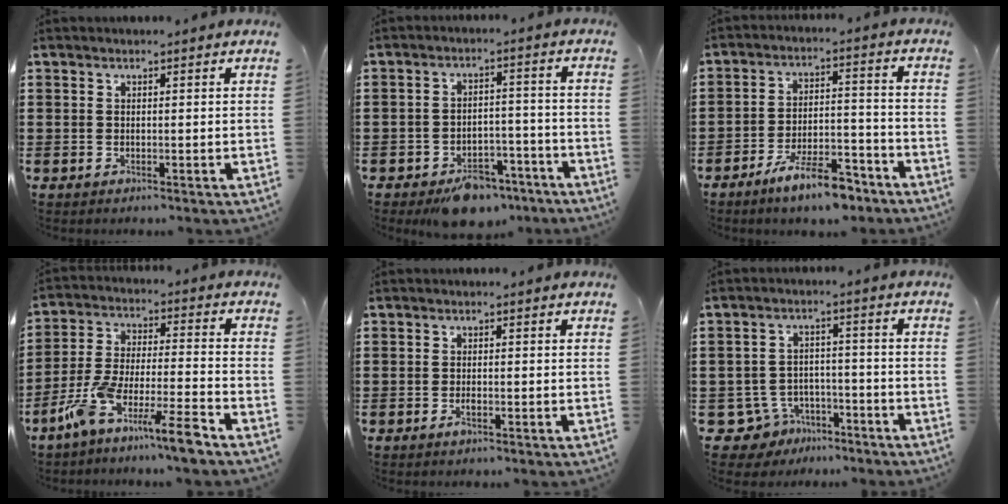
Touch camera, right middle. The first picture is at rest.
{"total": 6.1, "force": [-5.3, 2.2, 2.1], "torque": [-0.029, 0.020, -0.096]}
{"total": 8.9, "force": [-7.1, 1.9, 5.1], "torque": [-0.085, 0.015, -0.128]}
{"total": 10.2, "force": [-8.2, 0.3, 6.1], "torque": [-0.135, 0.000, -0.166]}
{"total": 1.1, "force": [-0.6, 0.3, 0.9], "torque": [-0.020, -0.003, -0.010]}
{"total": 5.4, "force": [-4.4, 3.0, 0.9], "torque": [-0.053, 0.006, -0.093]}